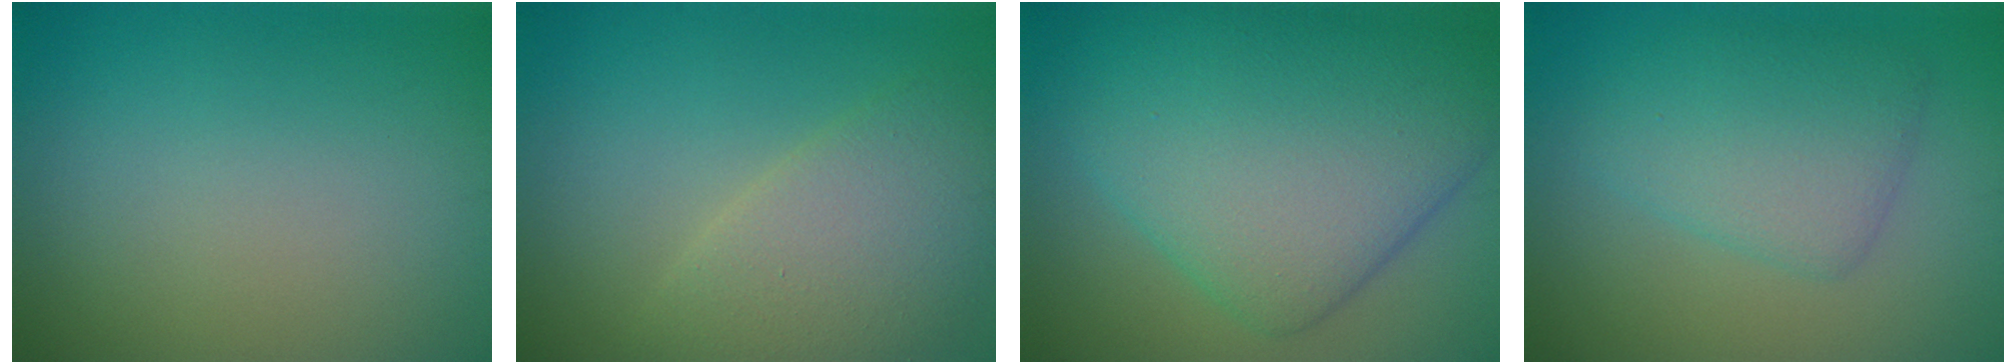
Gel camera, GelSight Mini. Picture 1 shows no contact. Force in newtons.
{"total": 4.9, "press": 4.9, "slide": 0.2}
{"total": 11.2, "press": 11.2, "slide": 0.3}
{"total": 4.2, "press": 4.2, "slide": 0.1}